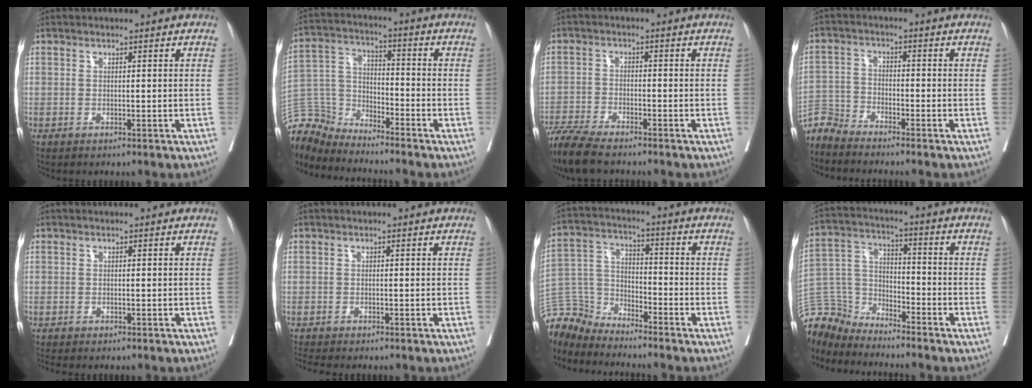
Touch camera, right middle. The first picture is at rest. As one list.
[{"total": 8.6, "force": [-8.6, 0.7, -1.0], "torque": [0.010, 0.025, -0.173]}, {"total": 8.0, "force": [-6.7, 1.2, 4.1], "torque": [-0.080, -0.025, -0.123]}, {"total": 4.4, "force": [-4.4, -0.1, -0.5], "torque": [0.008, -0.010, -0.089]}, {"total": 0.8, "force": [-0.7, 0.3, 0.1], "torque": [-0.012, -0.002, -0.014]}, {"total": 2.2, "force": [-2.1, 0.4, 0.7], "torque": [-0.019, -0.009, -0.034]}, {"total": 8.8, "force": [-8.7, 0.9, -0.6], "torque": [0.002, 0.020, -0.178]}, {"total": 10.2, "force": [-10.0, 1.7, -0.2], "torque": [-0.007, 0.027, -0.203]}]